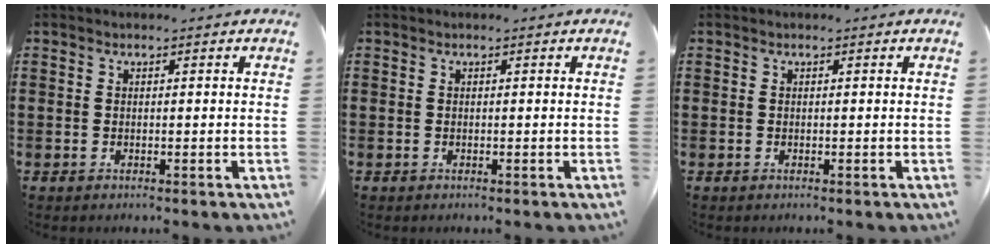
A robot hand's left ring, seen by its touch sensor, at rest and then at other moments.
{"total": 0.0}
{"total": 0.0}